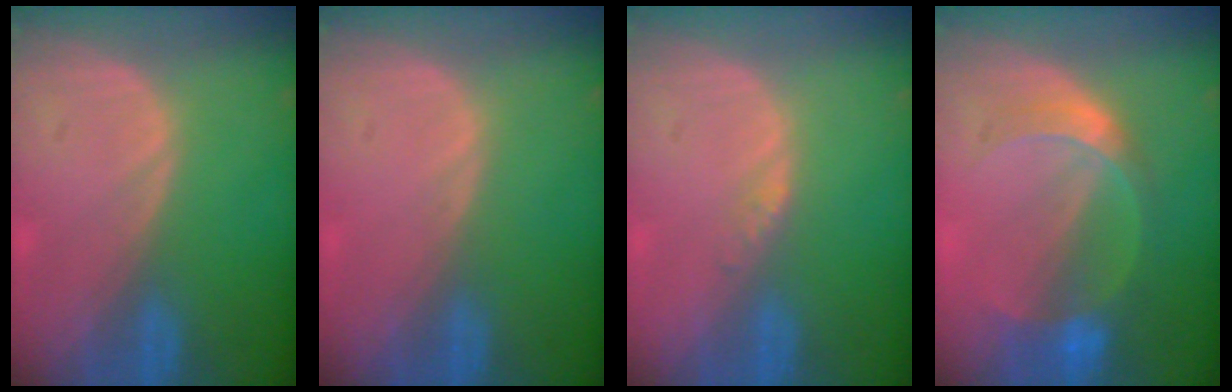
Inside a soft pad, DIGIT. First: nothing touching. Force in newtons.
{"total": 0.0}
{"total": 1.1, "press": 1.1, "slide": 0.1}
{"total": 6.4, "press": 5.7, "slide": 2.9}